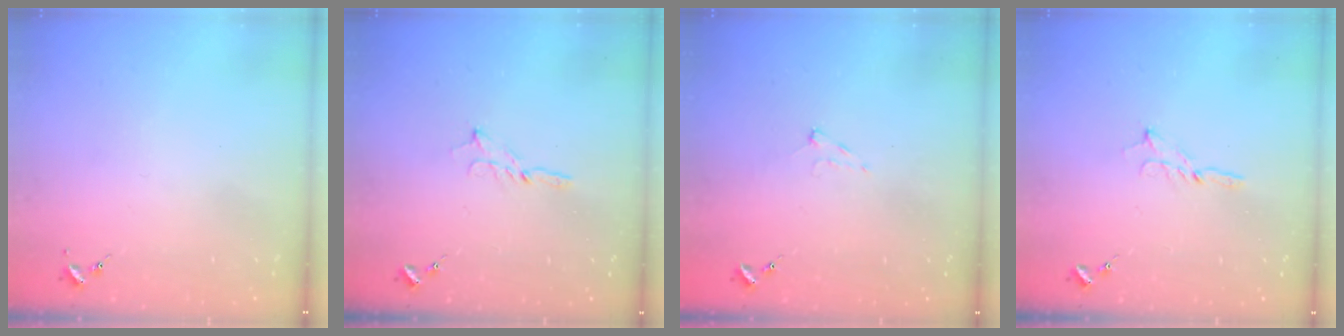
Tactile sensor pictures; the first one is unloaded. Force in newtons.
{"total": 2.5, "press": 2.5, "slide": 0.2}
{"total": 6.0, "press": 6.0, "slide": 0.6}
{"total": 2.5, "press": 2.5, "slide": 0.2}